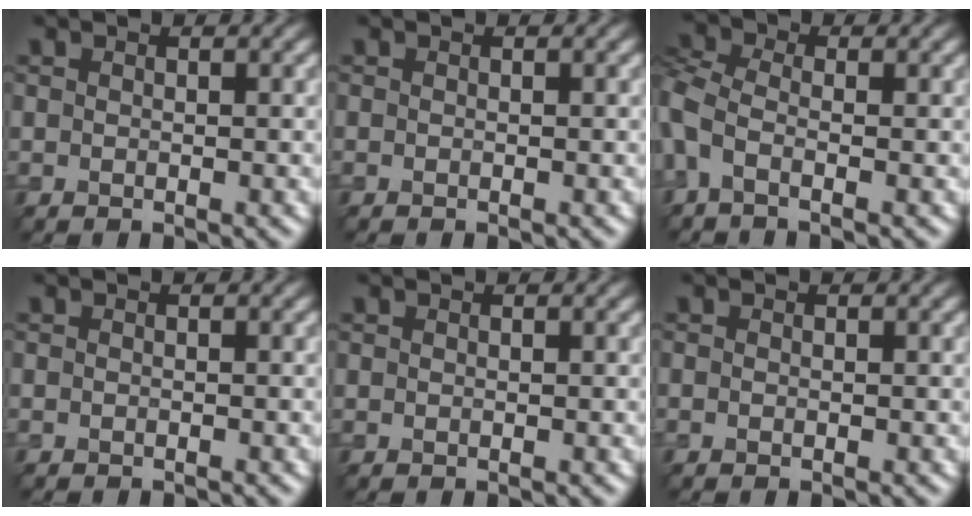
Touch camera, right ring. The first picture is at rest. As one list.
[{"total": 0.0}, {"total": 3.5, "force": [-1.3, 1.7, 2.7], "torque": [-0.073, -0.001, -0.045]}, {"total": 0.9, "force": [-0.9, 0.1, 0.1], "torque": [0.001, -0.006, -0.014]}, {"total": 0.0}, {"total": 0.0}]